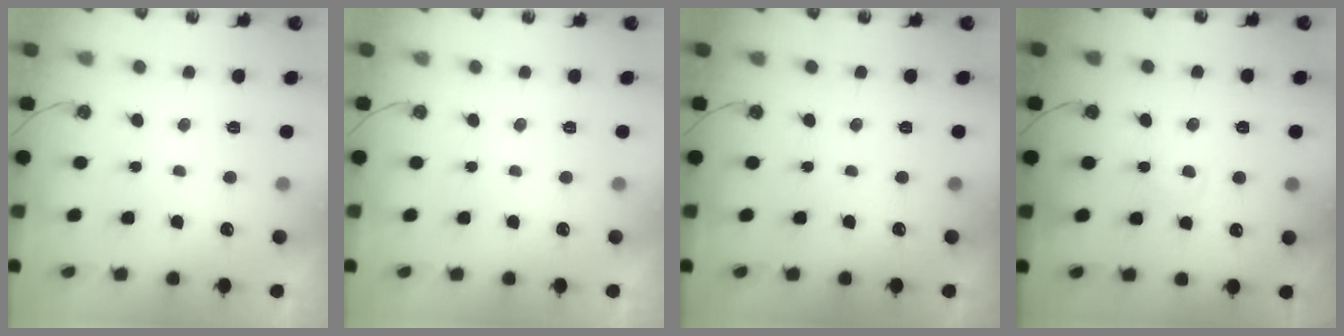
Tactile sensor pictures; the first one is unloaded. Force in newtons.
{"total": 0.0}
{"total": 0.0}
{"total": 3.9, "press": 3.8, "slide": 0.5}